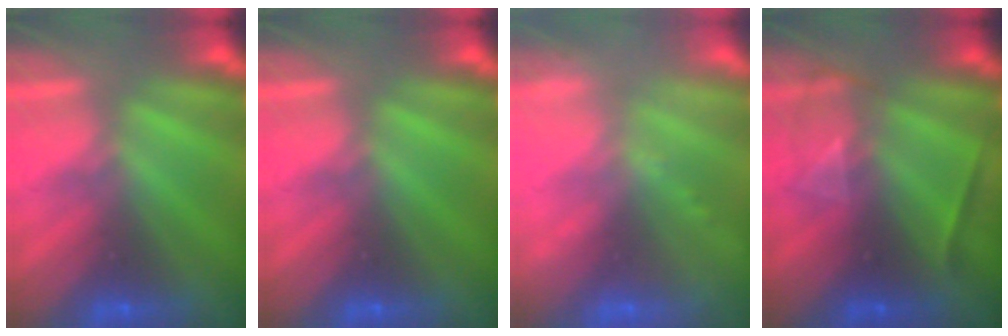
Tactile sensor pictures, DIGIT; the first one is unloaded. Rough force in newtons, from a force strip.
{"total": 0.0}
{"total": 2.4}
{"total": 2.2}